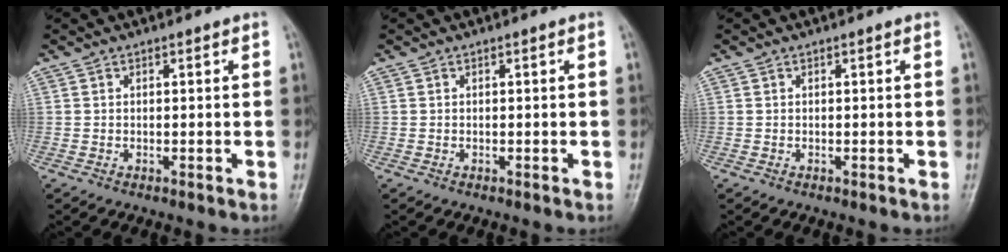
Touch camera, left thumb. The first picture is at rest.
{"total": 0.0}
{"total": 0.0}